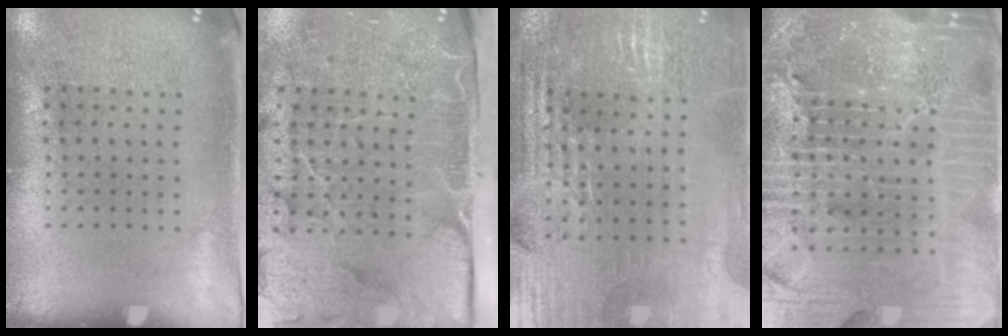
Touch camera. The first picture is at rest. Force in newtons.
{"total": 5.2, "press": 4.1, "slide": 3.2}
{"total": 3.2, "press": 3.2, "slide": 0.4}
{"total": 7.1, "press": 6.2, "slide": 3.6}